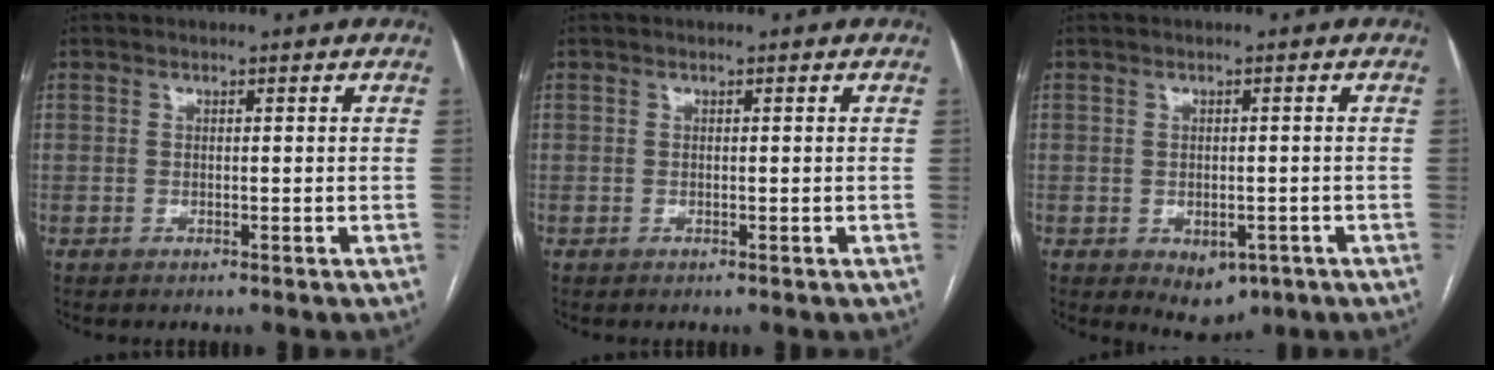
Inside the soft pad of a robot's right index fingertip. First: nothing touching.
{"total": 0.0}
{"total": 4.4, "force": [-1.9, 2.9, 2.7], "torque": [-0.030, -0.001, -0.011]}